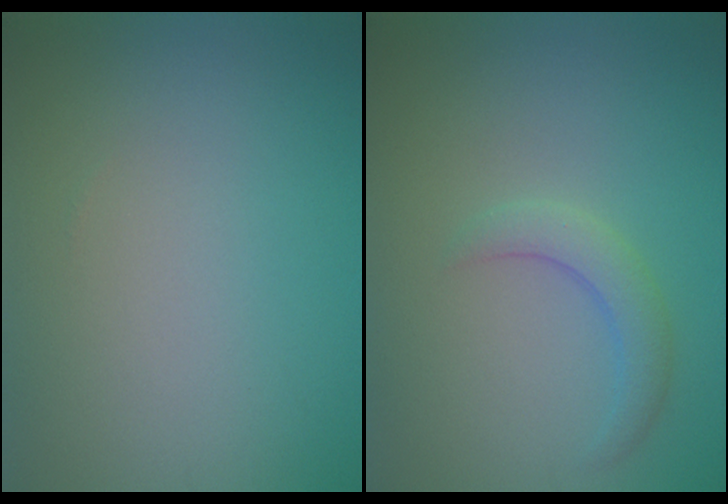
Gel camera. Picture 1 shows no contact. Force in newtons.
{"total": 2.3, "press": 2.2, "slide": 0.2}